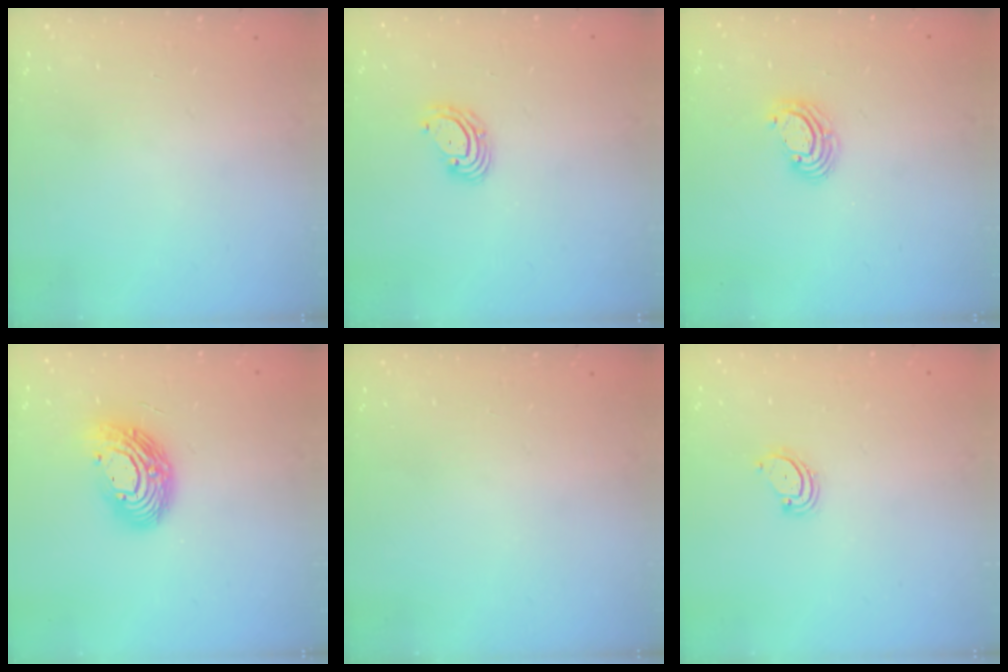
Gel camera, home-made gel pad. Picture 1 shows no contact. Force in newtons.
{"total": 5.1, "press": 5.0, "slide": 0.6}
{"total": 4.0, "press": 3.9, "slide": 0.2}
{"total": 12.9, "press": 12.9, "slide": 1.2}
{"total": 0.0}
{"total": 3.0, "press": 3.0, "slide": 0.4}